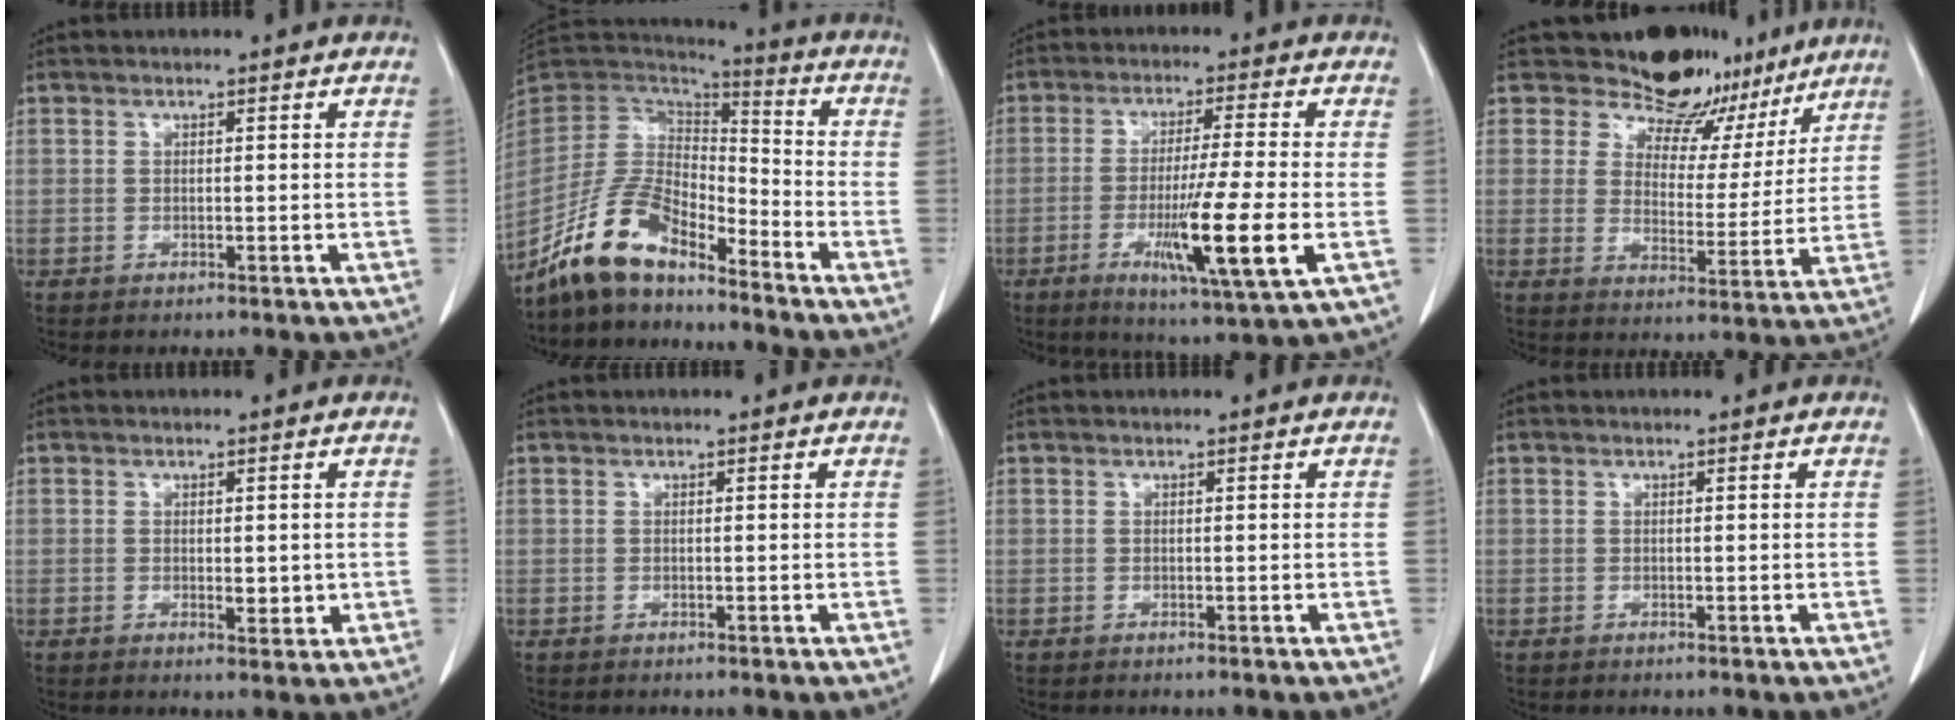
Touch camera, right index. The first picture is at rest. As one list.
[{"total": 12.9, "force": [-10.4, 4.1, 6.5], "torque": [-0.132, 0.018, -0.200]}, {"total": 12.6, "force": [-3.6, -0.5, 12.1], "torque": [-0.213, -0.031, -0.063]}, {"total": 12.1, "force": [10.2, 5.9, 2.9], "torque": [-0.025, -0.014, 0.123]}, {"total": 2.4, "force": [-0.1, 1.2, 2.1], "torque": [-0.025, -0.005, 0.002]}, {"total": 0.0}, {"total": 0.0}, {"total": 0.0}]